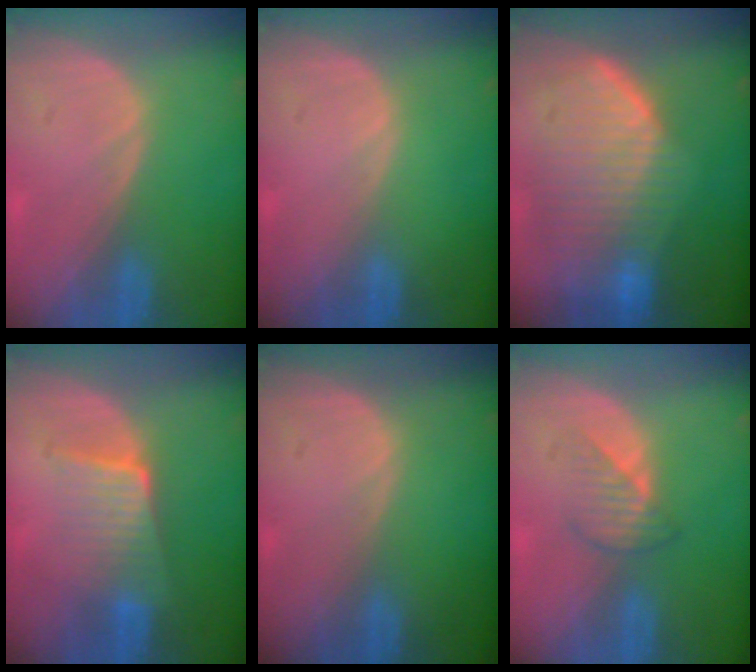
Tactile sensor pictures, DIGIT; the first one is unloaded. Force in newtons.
{"total": 0.0}
{"total": 10.5, "press": 9.2, "slide": 5.0}
{"total": 6.6, "press": 5.8, "slide": 3.3}
{"total": 0.0}
{"total": 3.4, "press": 3.2, "slide": 1.2}